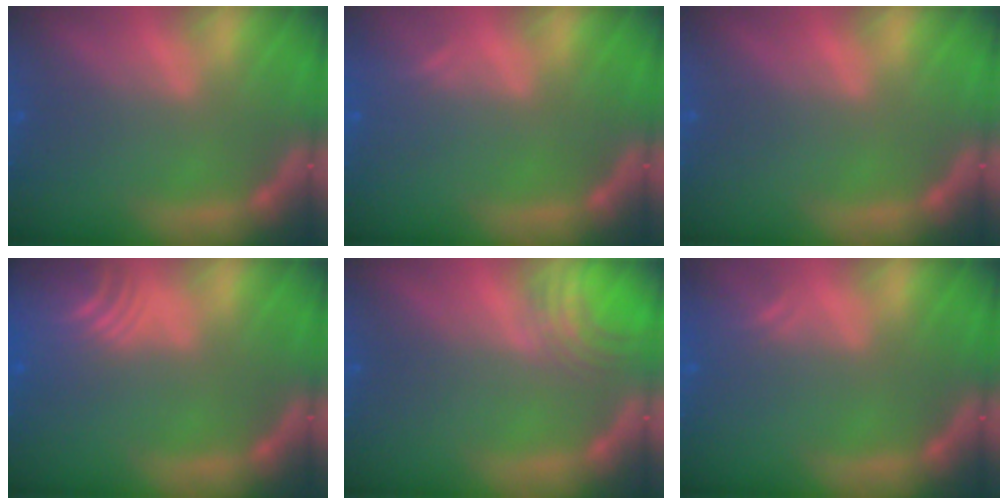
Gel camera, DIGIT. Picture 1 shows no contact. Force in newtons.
{"total": 0.9}
{"total": 0.0}
{"total": 8.0}
{"total": 3.4}
{"total": 1.5}